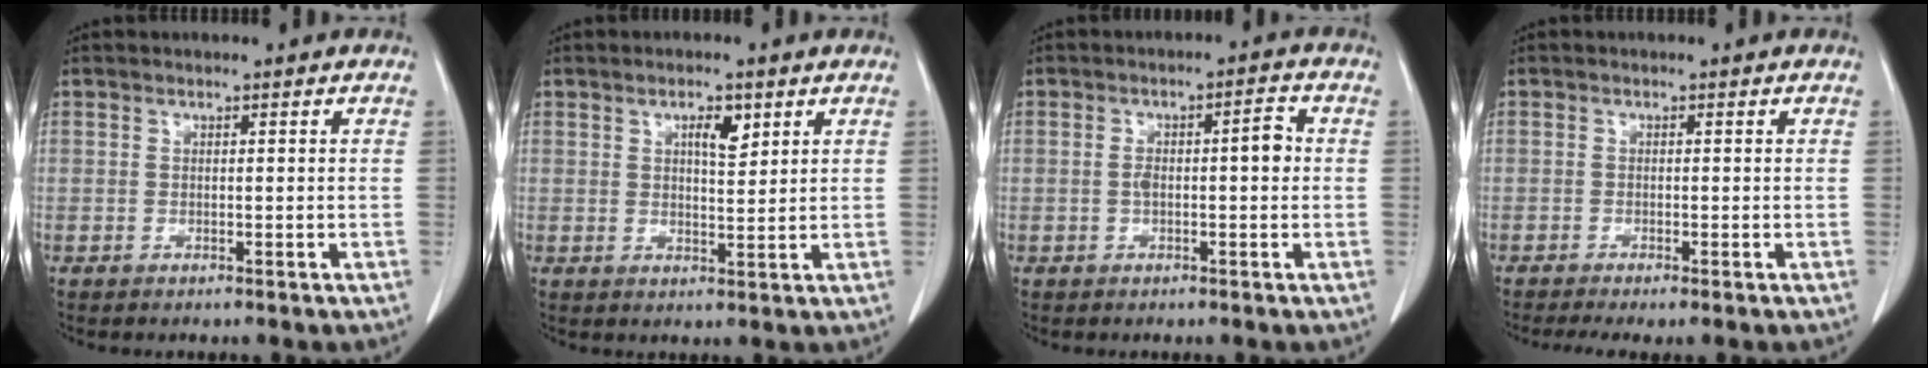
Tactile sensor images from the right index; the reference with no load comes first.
{"total": 3.7, "force": [1.8, 1.2, 3.0], "torque": [-0.049, -0.001, 0.030]}
{"total": 4.8, "force": [0.0, 1.3, 4.6], "torque": [-0.081, 0.022, 0.001]}
{"total": 3.5, "force": [-2.6, 0.4, 2.3], "torque": [-0.037, -0.009, -0.042]}